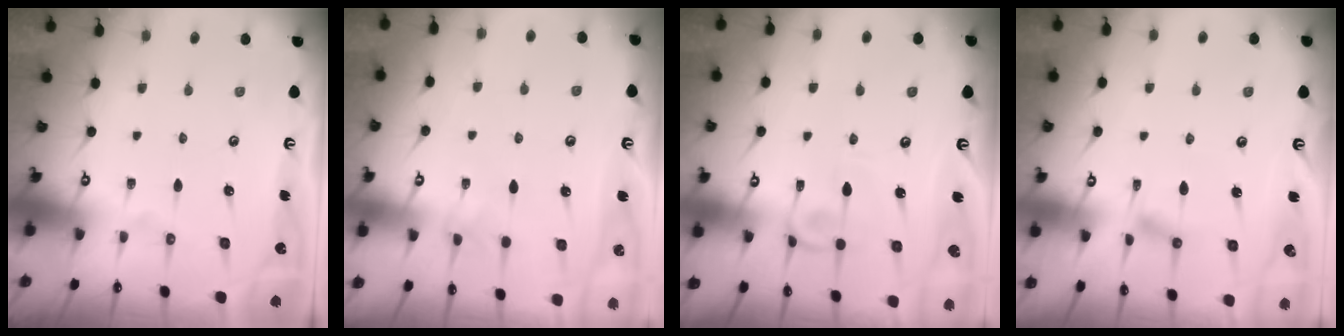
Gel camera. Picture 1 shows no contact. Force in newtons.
{"total": 2.8, "press": 2.8, "slide": 0.3}
{"total": 2.9, "press": 2.9, "slide": 0.1}
{"total": 2.3, "press": 2.3, "slide": 0.5}